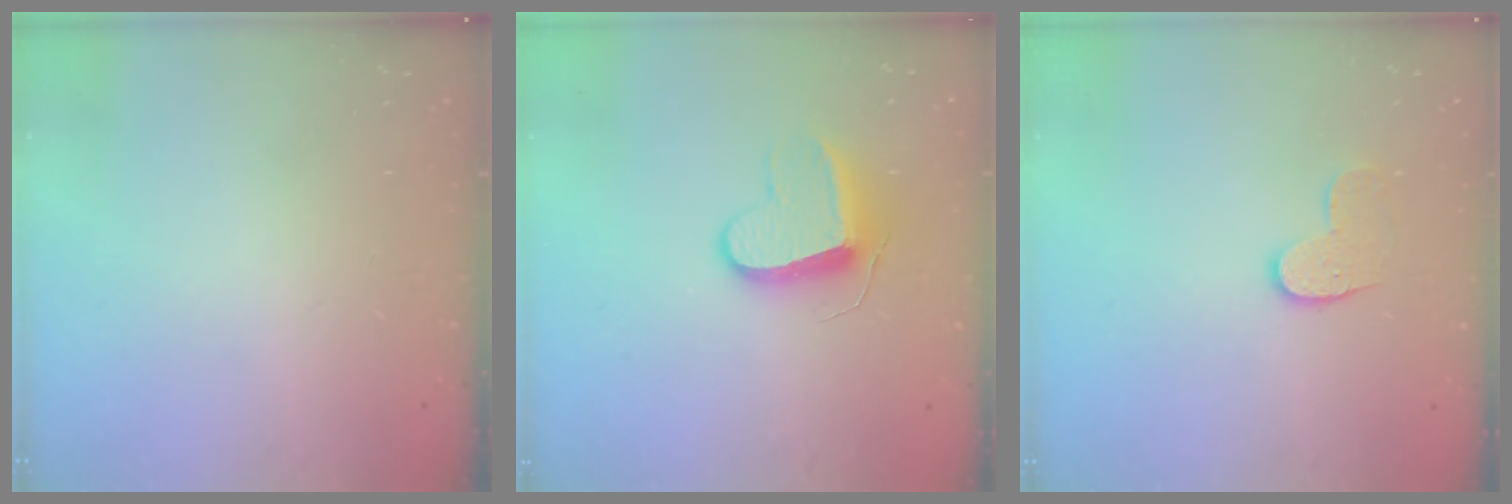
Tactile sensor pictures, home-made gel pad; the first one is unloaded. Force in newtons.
{"total": 9.7, "press": 9.7, "slide": 0.4}
{"total": 8.2, "press": 8.2, "slide": 0.3}